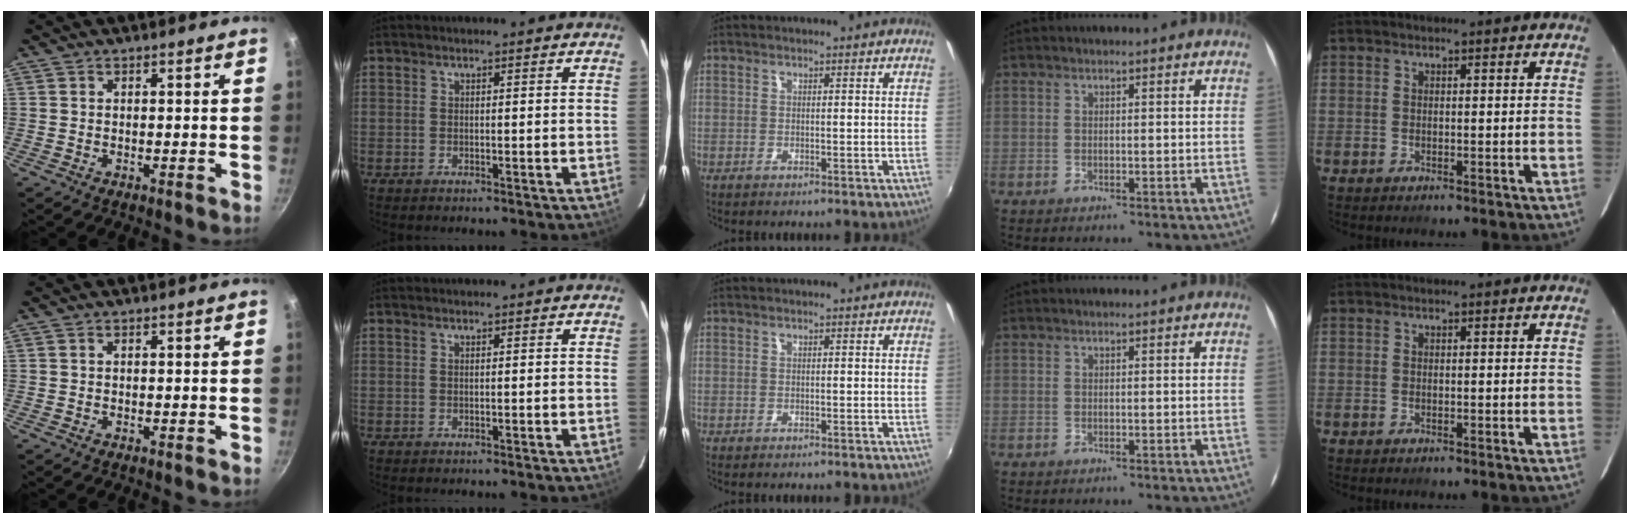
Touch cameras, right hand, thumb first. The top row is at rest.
{}